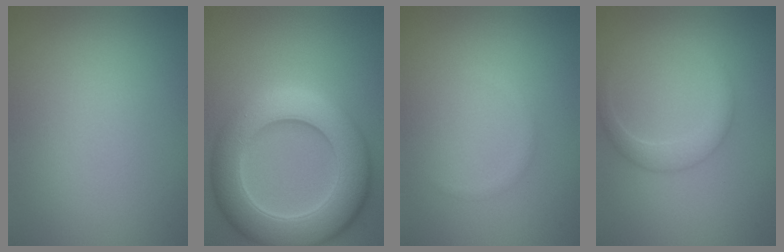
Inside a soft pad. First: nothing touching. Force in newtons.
{"total": 10.4, "press": 10.3, "slide": 0.7}
{"total": 0.6, "press": 0.6, "slide": 0.0}
{"total": 2.1, "press": 2.1, "slide": 0.1}